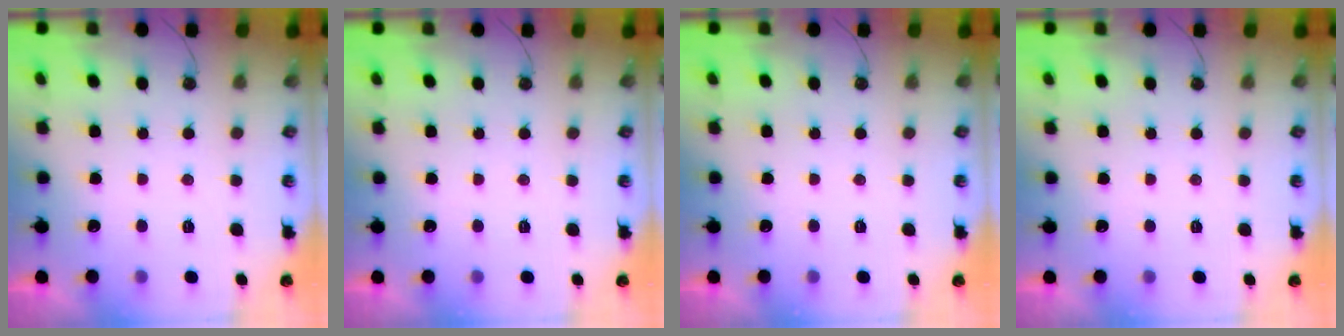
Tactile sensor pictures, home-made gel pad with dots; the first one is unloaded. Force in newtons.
{"total": 0.0}
{"total": 0.0}
{"total": 0.0}